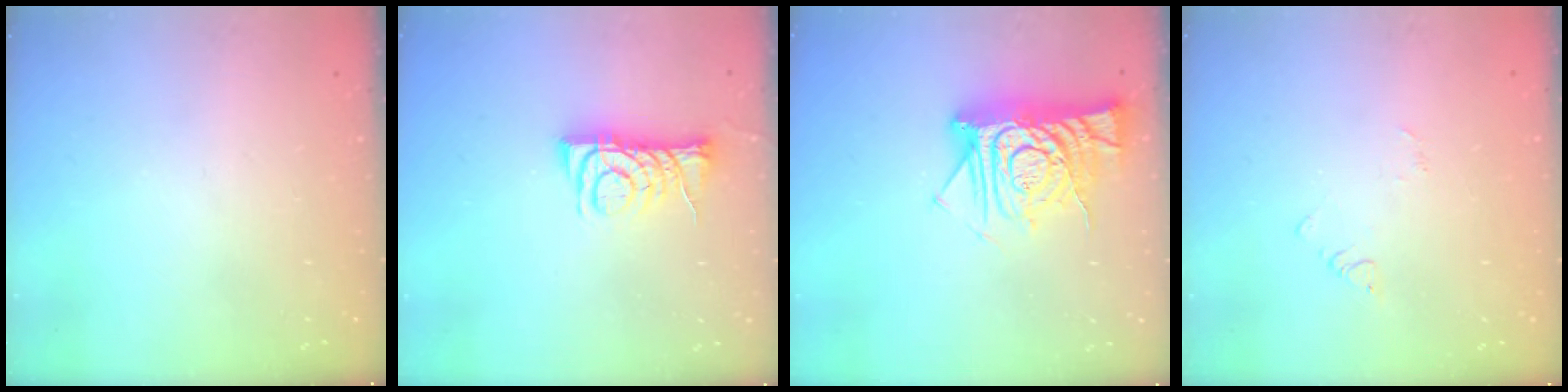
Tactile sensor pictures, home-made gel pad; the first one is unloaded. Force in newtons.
{"total": 8.8, "press": 8.8, "slide": 0.7}
{"total": 12.6, "press": 12.6, "slide": 1.1}
{"total": 2.4, "press": 2.4, "slide": 0.3}